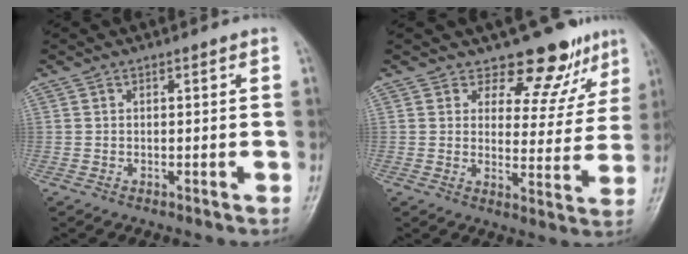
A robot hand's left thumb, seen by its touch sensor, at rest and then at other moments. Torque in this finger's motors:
{"motor_torque": [0.12, 0.12, 0.52, -0.49, -0.01]}